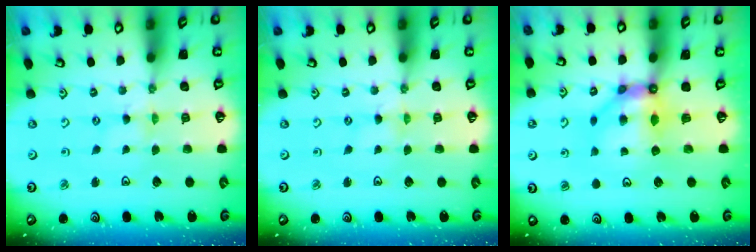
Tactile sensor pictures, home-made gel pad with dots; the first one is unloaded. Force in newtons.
{"total": 0.0}
{"total": 8.3, "press": 8.2, "slide": 0.7}